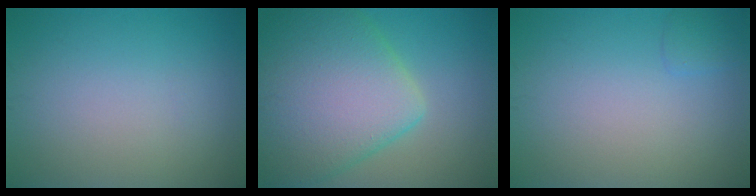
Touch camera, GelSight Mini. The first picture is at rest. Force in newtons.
{"total": 10.8, "press": 10.8, "slide": 0.6}
{"total": 0.9, "press": 0.9, "slide": 0.1}